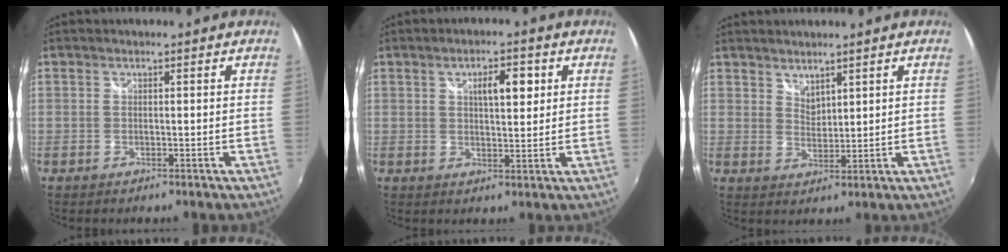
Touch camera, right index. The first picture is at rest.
{"total": 5.4, "force": [2.0, 1.9, 4.7], "torque": [-0.071, 0.009, 0.033]}
{"total": 3.0, "force": [2.8, 1.0, 0.8], "torque": [-0.008, -0.001, 0.050]}